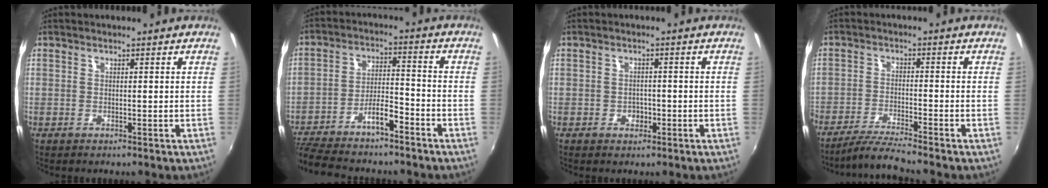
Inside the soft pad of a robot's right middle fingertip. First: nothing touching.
{"total": 11.6, "force": [-9.5, 2.2, 6.3], "torque": [-0.135, 0.016, -0.162]}
{"total": 2.2, "force": [-0.9, 1.8, 0.8], "torque": [-0.013, 0.002, -0.012]}
{"total": 6.9, "force": [-6.2, -0.9, 2.9], "torque": [-0.074, -0.012, -0.115]}